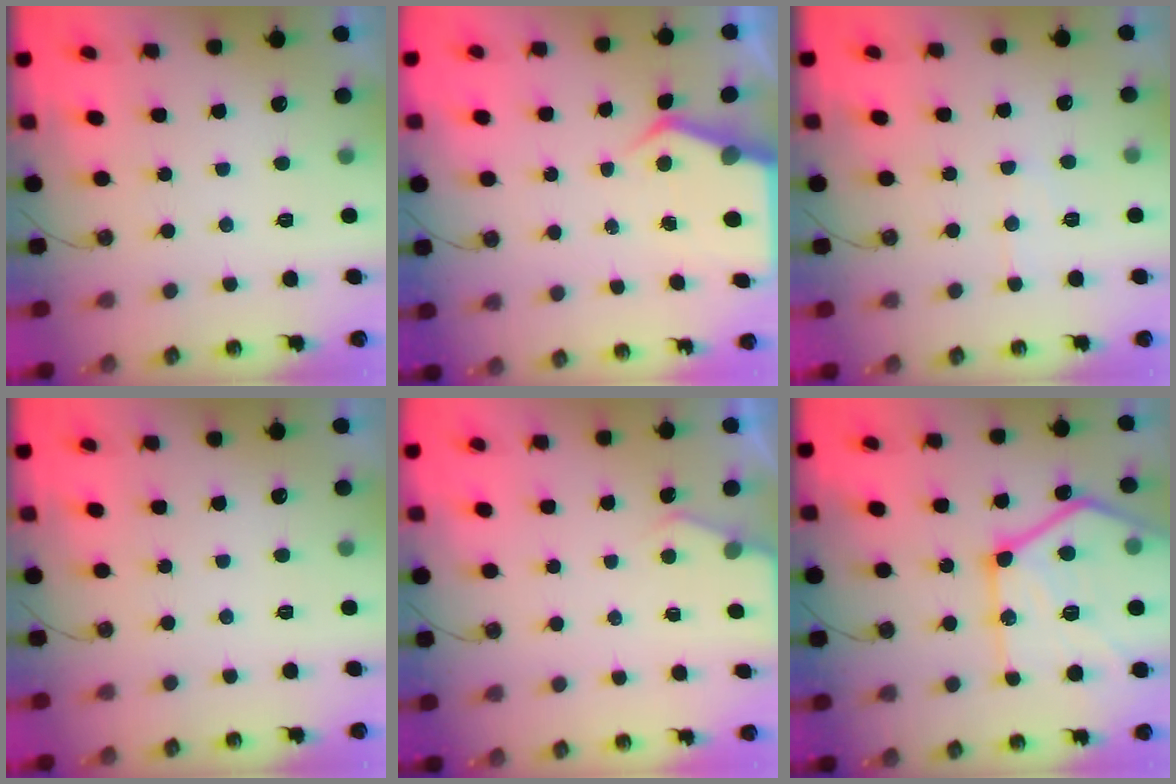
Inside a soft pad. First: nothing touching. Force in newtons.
{"total": 5.4, "press": 5.3, "slide": 0.6}
{"total": 5.9, "press": 5.9, "slide": 0.7}
{"total": 0.0}
{"total": 3.2, "press": 3.1, "slide": 0.5}
{"total": 28.2, "press": 28.1, "slide": 3.0}